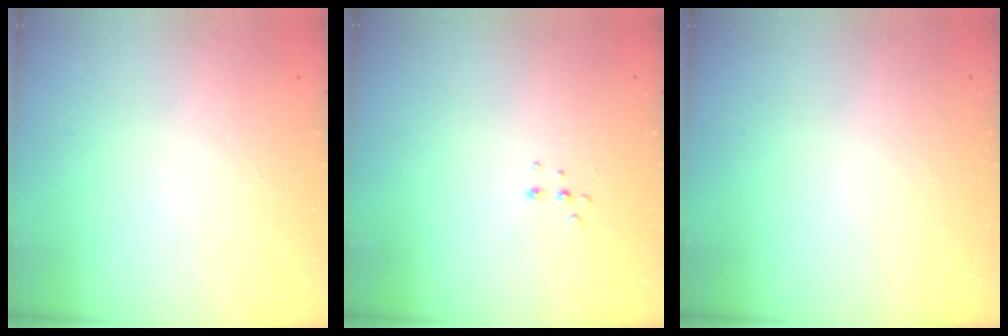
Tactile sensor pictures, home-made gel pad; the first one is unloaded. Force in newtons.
{"total": 3.4, "press": 3.3, "slide": 0.6}
{"total": 0.0}